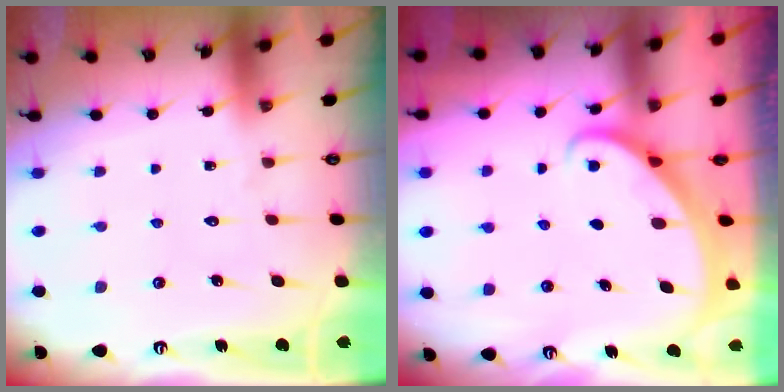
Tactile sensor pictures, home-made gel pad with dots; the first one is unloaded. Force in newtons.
{"total": 1.8, "press": 1.8, "slide": 0.1}